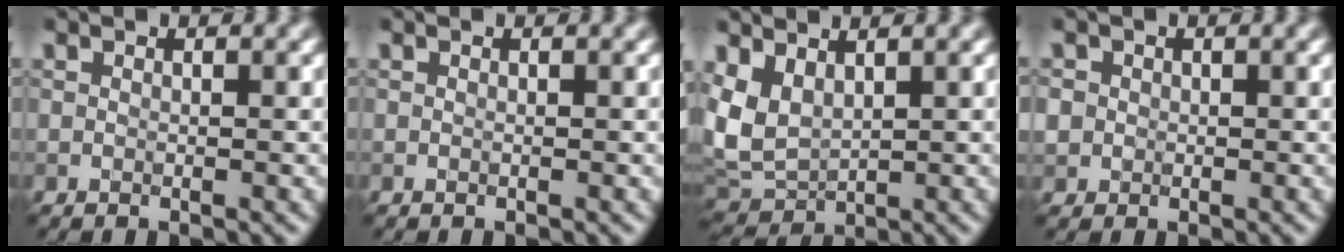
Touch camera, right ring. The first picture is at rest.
{"total": 0.0}
{"total": 4.8, "force": [1.5, 3.2, 3.3], "torque": [-0.086, -0.002, 0.030]}
{"total": 1.6, "force": [0.0, 1.6, 0.3], "torque": [0.000, -0.001, 0.003]}